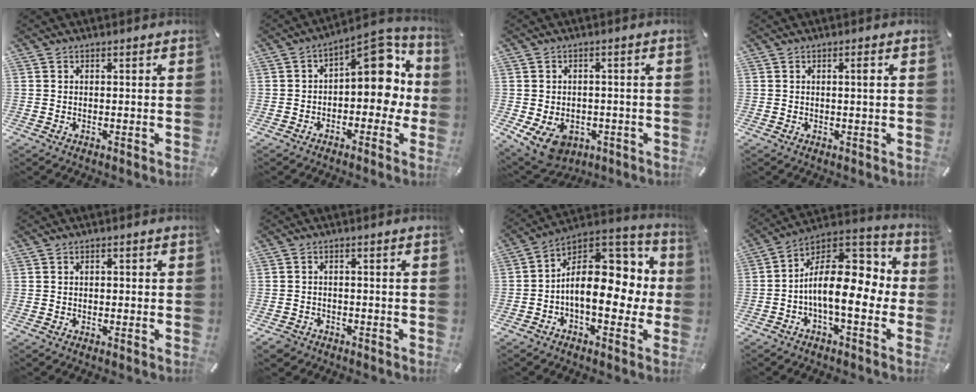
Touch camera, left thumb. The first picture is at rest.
{"total": 13.4, "force": [4.4, 7.5, 10.3], "torque": [-0.124, -0.038, 0.075]}
{"total": 8.2, "force": [-3.4, 6.0, 4.5], "torque": [-0.092, 0.017, -0.057]}
{"total": 1.4, "force": [0.2, 0.0, 1.4], "torque": [-0.028, 0.000, 0.002]}
{"total": 0.8, "force": [-0.4, 0.6, 0.4], "torque": [-0.009, 0.002, -0.008]}
{"total": 2.7, "force": [-1.9, 1.7, 0.7], "torque": [-0.017, 0.009, -0.041]}
{"total": 18.4, "force": [0.8, 11.0, 14.7], "torque": [-0.198, -0.012, 0.021]}
{"total": 17.4, "force": [-1.0, 8.6, 15.1], "torque": [-0.244, -0.014, -0.013]}